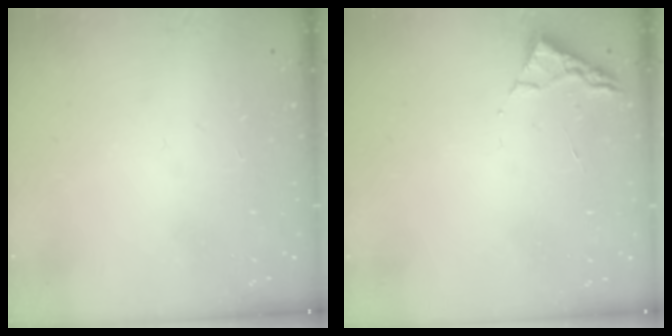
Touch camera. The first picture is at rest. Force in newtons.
{"total": 3.0, "press": 2.9, "slide": 0.4}